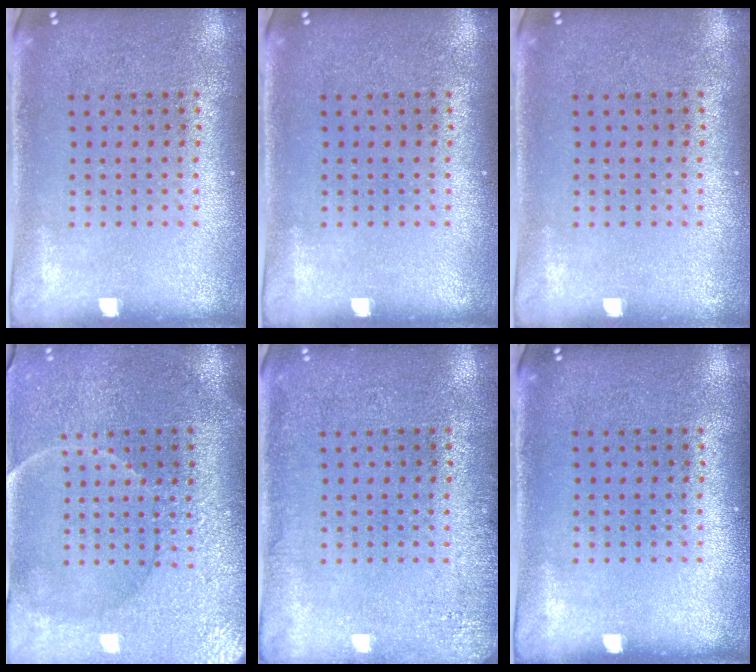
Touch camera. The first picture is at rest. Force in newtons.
{"total": 0.0}
{"total": 0.0}
{"total": 3.9, "press": 3.6, "slide": 1.4}
{"total": 2.0, "press": 2.0, "slide": 0.3}
{"total": 0.0}